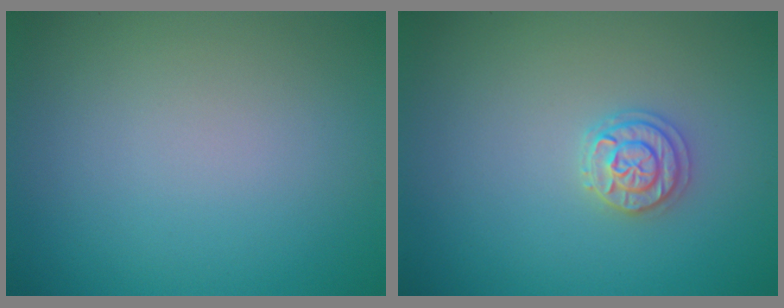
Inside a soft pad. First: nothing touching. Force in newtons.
{"total": 2.1, "press": 2.1, "slide": 0.5}